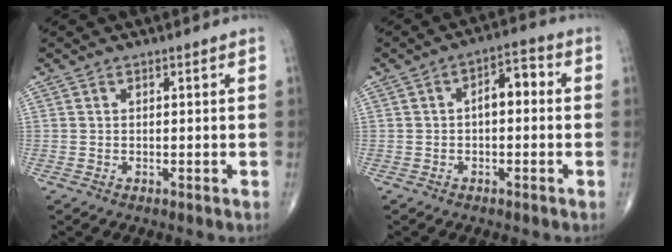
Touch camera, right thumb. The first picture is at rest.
{"total": 5.3, "force": [0.0, 2.8, 4.5], "torque": [-0.053, 0.024, -0.011]}